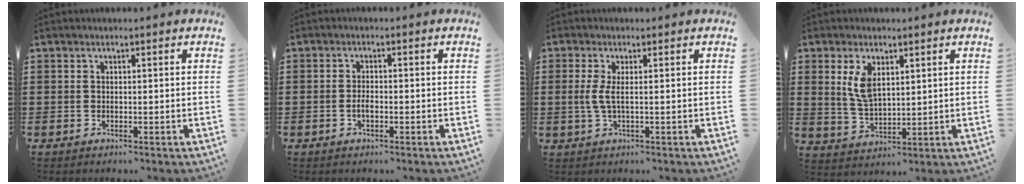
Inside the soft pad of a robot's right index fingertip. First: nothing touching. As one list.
[{"total": 1.6, "force": [-0.6, 0.7, 1.4], "torque": [-0.026, 0.002, -0.012]}, {"total": 2.7, "force": [0.0, 0.3, 2.6], "torque": [-0.067, -0.008, -0.006]}, {"total": 5.6, "force": [2.2, 2.7, 4.3], "torque": [-0.093, 0.006, 0.039]}]